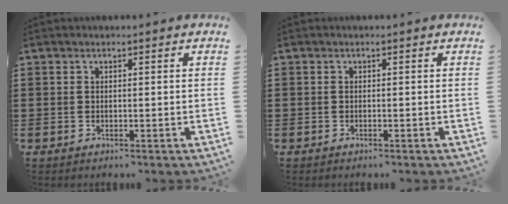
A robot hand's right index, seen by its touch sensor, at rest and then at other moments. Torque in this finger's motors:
{"motor_torque": [0.18, -0.06, 0.00, -0.01]}